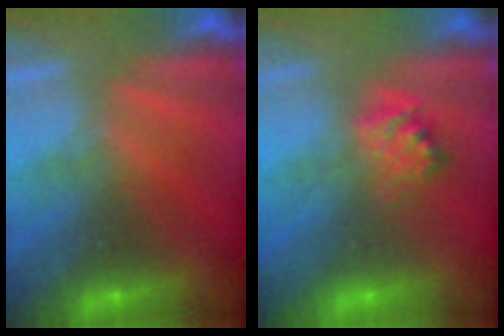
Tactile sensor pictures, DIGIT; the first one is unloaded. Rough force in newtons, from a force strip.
{"total": 2.4}